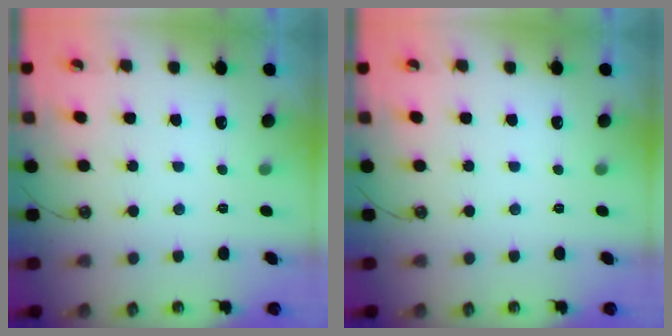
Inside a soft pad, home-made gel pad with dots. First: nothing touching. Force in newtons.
{"total": 0.0}